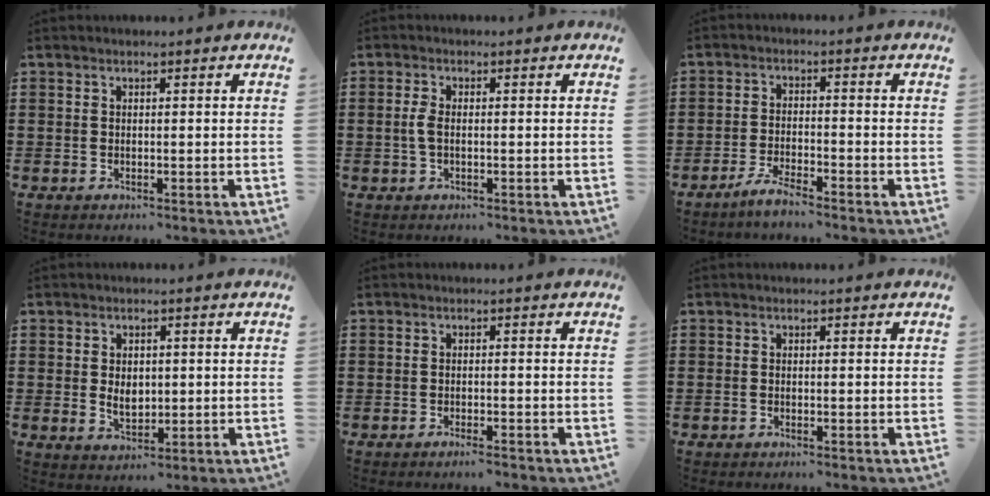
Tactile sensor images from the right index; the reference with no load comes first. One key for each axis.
{"total": 2.6, "fx": -0.2, "fy": 1.1, "fz": 2.4, "tx": -0.060, "ty": -0.002, "tz": -0.010}
{"total": 3.4, "fx": -3.1, "fy": 0.0, "fz": 1.4, "tx": -0.032, "ty": 0.002, "tz": -0.060}
{"total": 3.5, "fx": 0.1, "fy": 2.5, "fz": 2.5, "tx": -0.045, "ty": 0.006, "tz": -0.001}
{"total": 1.3, "fx": -1.1, "fy": 0.0, "fz": 0.6, "tx": -0.012, "ty": -0.002, "tz": -0.020}
{"total": 0.5, "fx": -0.5, "fy": 0.0, "fz": 0.2, "tx": -0.007, "ty": -0.004, "tz": -0.008}